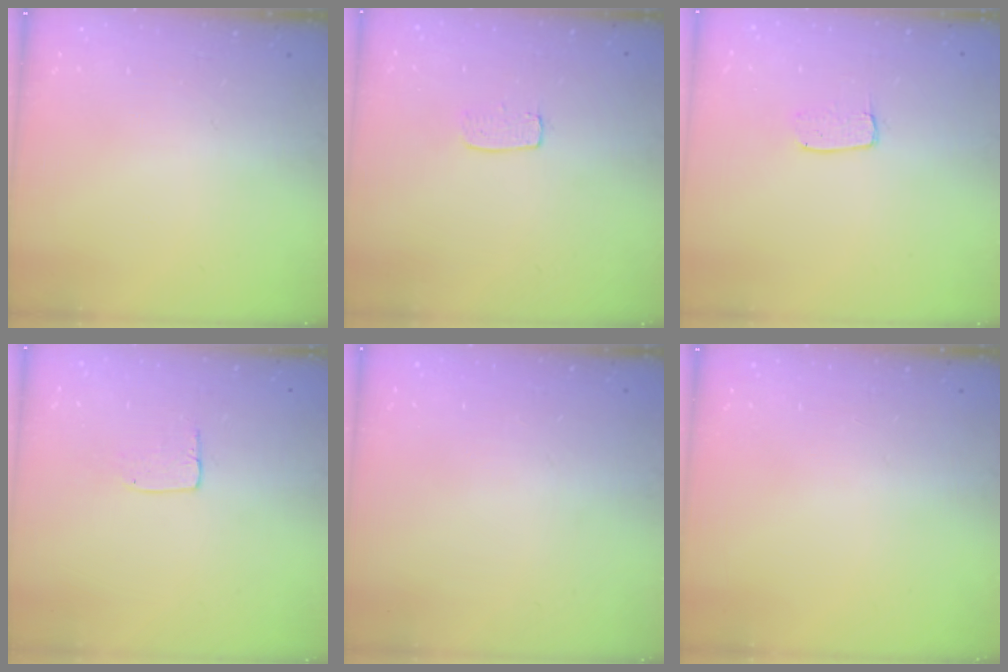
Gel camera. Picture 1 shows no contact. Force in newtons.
{"total": 5.1, "press": 5.1, "slide": 0.4}
{"total": 3.6, "press": 3.6, "slide": 0.2}
{"total": 5.6, "press": 5.6, "slide": 0.2}
{"total": 0.0}
{"total": 0.0}